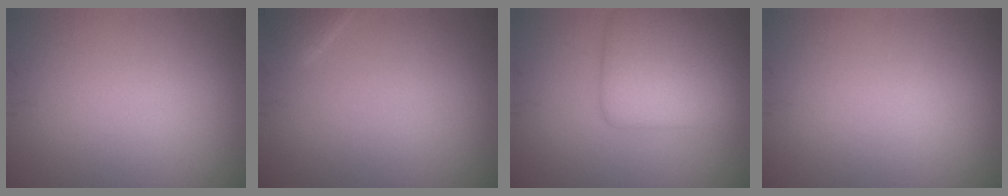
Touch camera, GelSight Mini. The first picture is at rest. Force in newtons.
{"total": 0.7, "press": 0.7, "slide": 0.1}
{"total": 6.0, "press": 6.0, "slide": 0.1}
{"total": 0.0}